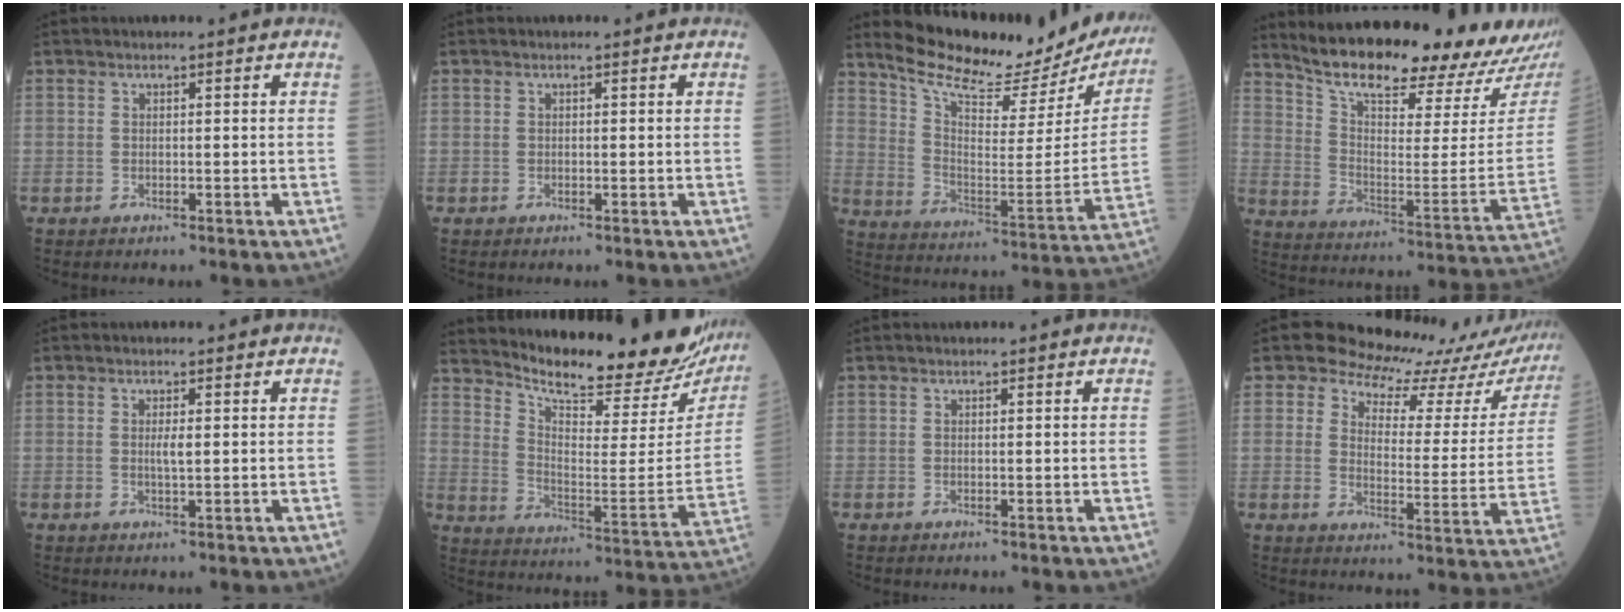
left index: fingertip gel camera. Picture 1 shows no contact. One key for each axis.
{"total": 0.0}
{"total": 24.2, "fx": 22.2, "fy": 4.9, "fz": 8.2, "tx": -0.135, "ty": -0.066, "tz": 0.305}
{"total": 23.7, "fx": 21.2, "fy": 3.9, "fz": 9.9, "tx": -0.158, "ty": -0.056, "tz": 0.295}
{"total": 1.7, "fx": 0.1, "fy": 0.2, "fz": 1.7, "tx": -0.036, "ty": 0.000, "tz": 0.002}
{"total": 24.6, "fx": 23.0, "fy": 4.6, "fz": 7.6, "tx": -0.123, "ty": -0.085, "tz": 0.302}
{"total": 0.0}
{"total": 16.3, "fx": 15.4, "fy": 4.8, "fz": 2.1, "tx": -0.002, "ty": -0.073, "tz": 0.157}